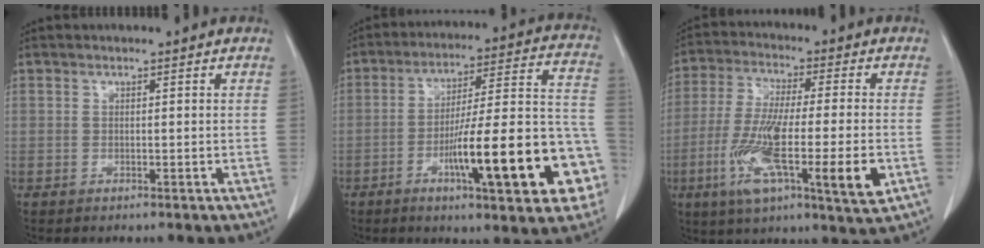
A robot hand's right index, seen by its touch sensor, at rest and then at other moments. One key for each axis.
{"total": 22.0, "fx": -7.6, "fy": 2.8, "fz": 20.4, "tx": -0.236, "ty": 0.020, "tz": -0.107}
{"total": 16.9, "fx": -5.0, "fy": 2.1, "fz": 16.0, "tx": -0.281, "ty": -0.026, "tz": -0.084}